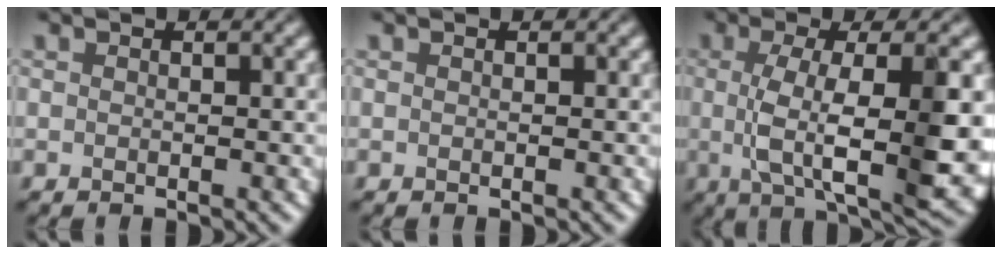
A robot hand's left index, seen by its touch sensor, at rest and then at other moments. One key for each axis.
{"total": 0.0}
{"total": 10.0, "fx": -0.7, "fy": 3.0, "fz": 9.5, "tx": -0.148, "ty": -0.012, "tz": -0.008}